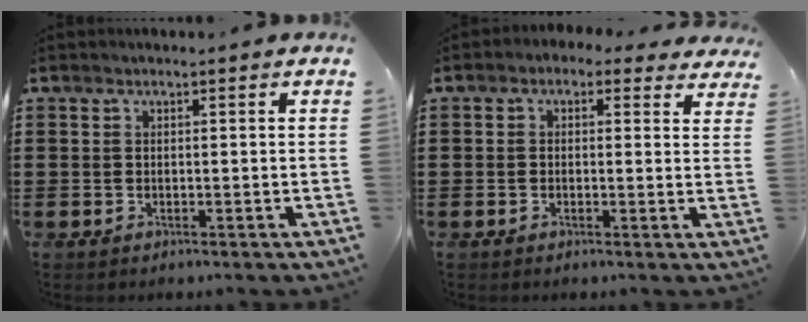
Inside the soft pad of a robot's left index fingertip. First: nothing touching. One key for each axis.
{"total": 1.4, "fx": 0.3, "fy": 1.1, "fz": 0.8, "tx": -0.022, "ty": 0.008, "tz": 0.003}